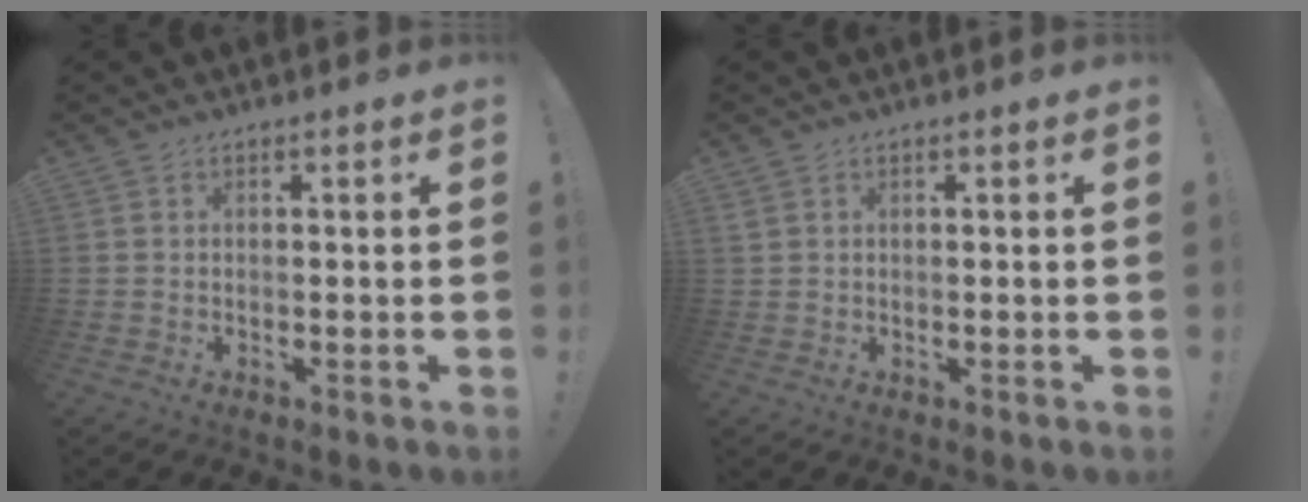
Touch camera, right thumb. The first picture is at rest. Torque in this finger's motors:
{"motor_torque": [-0.05, -0.01, -0.02, -0.21, 0.01]}